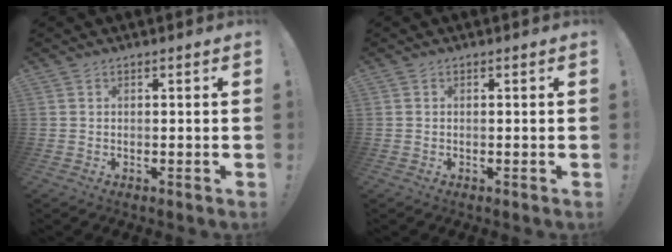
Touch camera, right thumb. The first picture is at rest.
{"total": 0.0}